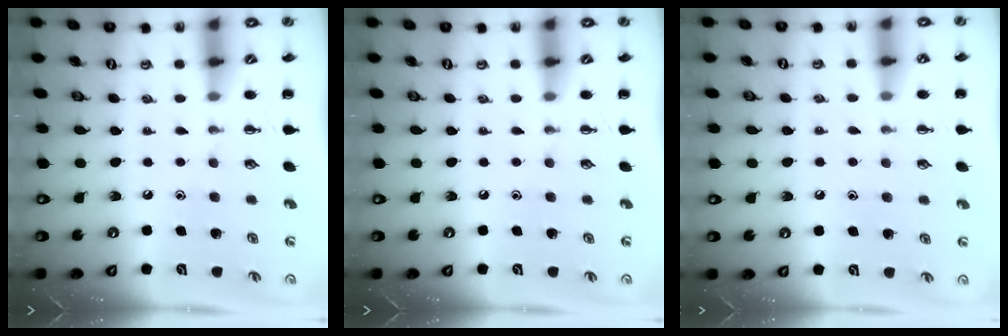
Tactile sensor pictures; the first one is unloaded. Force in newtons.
{"total": 0.0}
{"total": 6.4, "press": 6.2, "slide": 1.8}